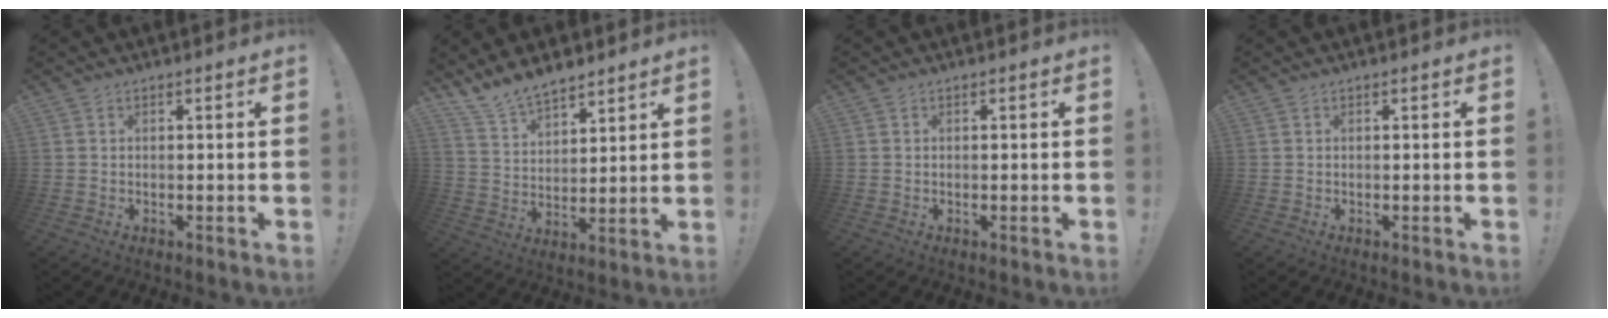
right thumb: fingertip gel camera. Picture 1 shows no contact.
{"total": 10.0, "force": [8.9, 3.9, 2.2], "torque": [-0.055, -0.068, 0.174]}
{"total": 0.0}
{"total": 0.0}